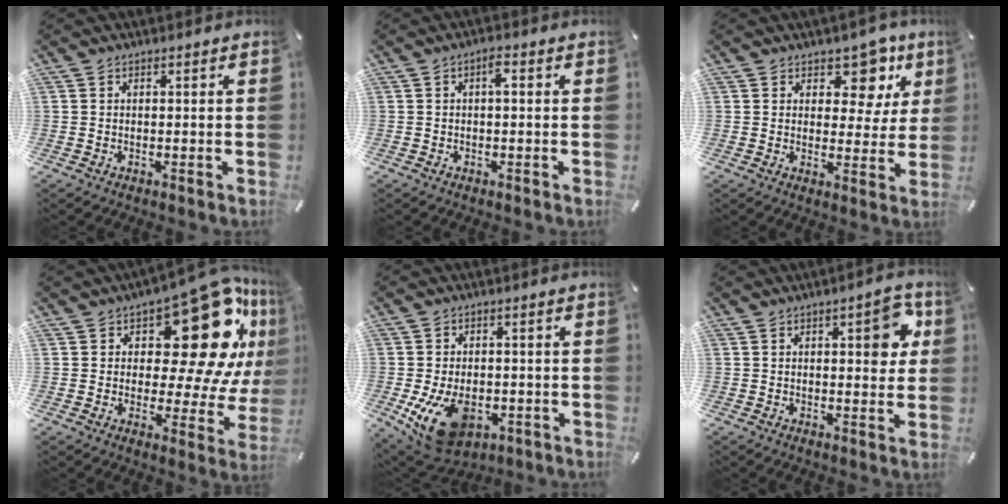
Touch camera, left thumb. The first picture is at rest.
{"total": 2.4, "force": [0.0, 0.8, 2.2], "torque": [-0.045, 0.009, -0.002]}
{"total": 9.7, "force": [5.7, 6.2, 4.9], "torque": [-0.050, -0.043, 0.096]}
{"total": 24.5, "force": [10.6, 10.7, 19.3], "torque": [-0.252, -0.082, 0.180]}
{"total": 12.5, "force": [-3.8, 8.2, 8.7], "torque": [-0.168, 0.002, -0.063]}
{"total": 8.7, "force": [2.4, 4.0, 7.3], "torque": [-0.076, -0.013, 0.030]}